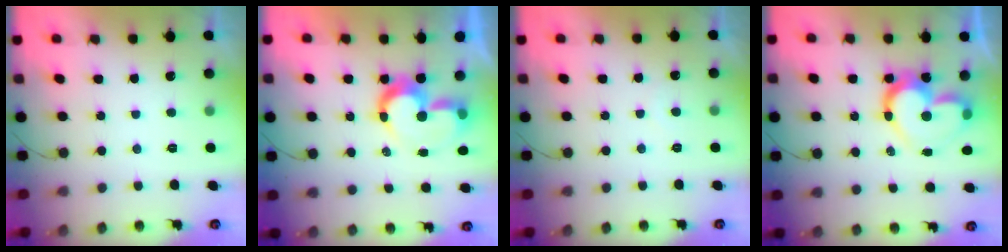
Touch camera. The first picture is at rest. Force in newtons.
{"total": 10.7, "press": 10.6, "slide": 1.5}
{"total": 3.3, "press": 3.2, "slide": 0.2}
{"total": 14.6, "press": 14.6, "slide": 1.3}